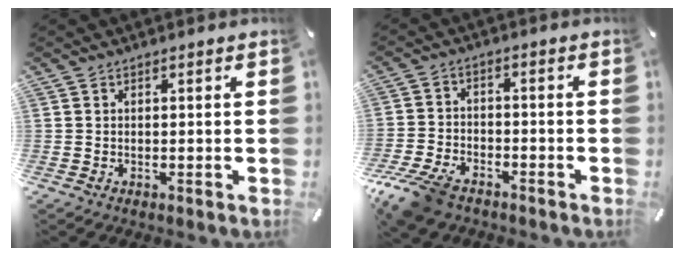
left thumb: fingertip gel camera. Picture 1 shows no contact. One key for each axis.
{"total": 8.7, "fx": -6.5, "fy": 4.5, "fz": 3.7, "tx": -0.088, "ty": 0.024, "tz": -0.125}